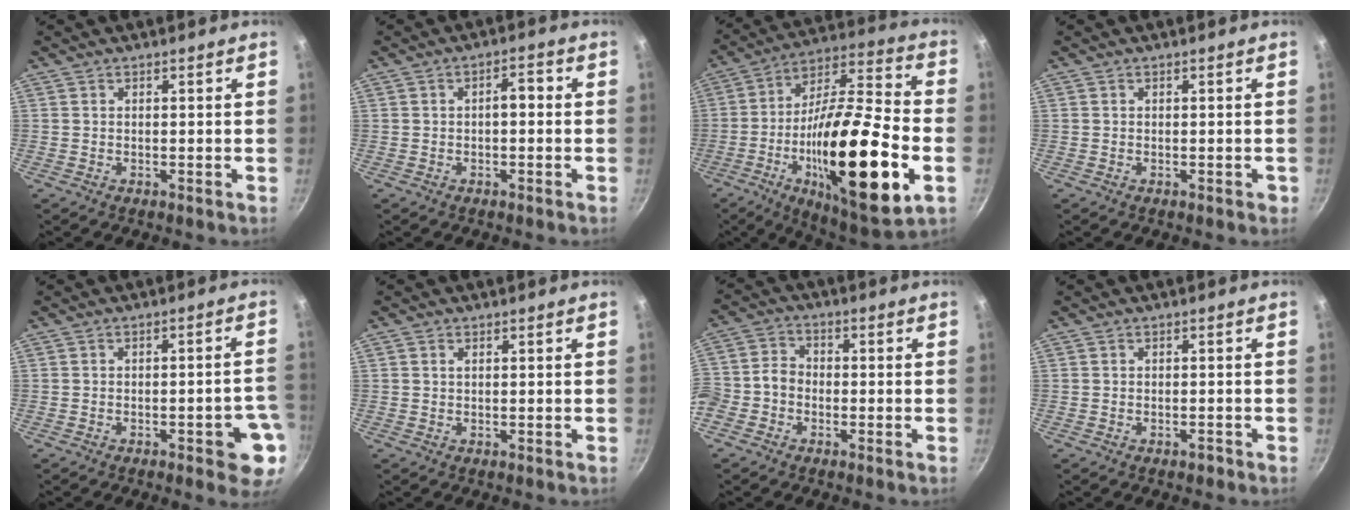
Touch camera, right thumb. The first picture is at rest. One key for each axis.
{"total": 3.1, "fx": -0.3, "fy": 1.6, "fz": 2.6, "tx": -0.027, "ty": 0.015, "tz": -0.007}
{"total": 31.2, "fx": -8.3, "fy": 9.3, "fz": 28.6, "tx": -0.457, "ty": 0.026, "tz": -0.135}
{"total": 0.8, "fx": -0.2, "fy": 0.6, "fz": 0.4, "tx": 0.000, "ty": 0.003, "tz": -0.003}
{"total": 7.9, "fx": -2.8, "fy": 2.8, "fz": 6.9, "tx": -0.057, "ty": 0.022, "tz": -0.028}
{"total": 0.8, "fx": 0.3, "fy": 0.5, "fz": 0.5, "tx": -0.009, "ty": 0.002, "tz": 0.005}
{"total": 6.9, "fx": -2.5, "fy": 5.6, "fz": 3.2, "tx": -0.052, "ty": 0.033, "tz": -0.063}
{"total": 1.0, "fx": -0.7, "fy": 0.5, "fz": 0.5, "tx": -0.004, "ty": 0.010, "tz": -0.006}